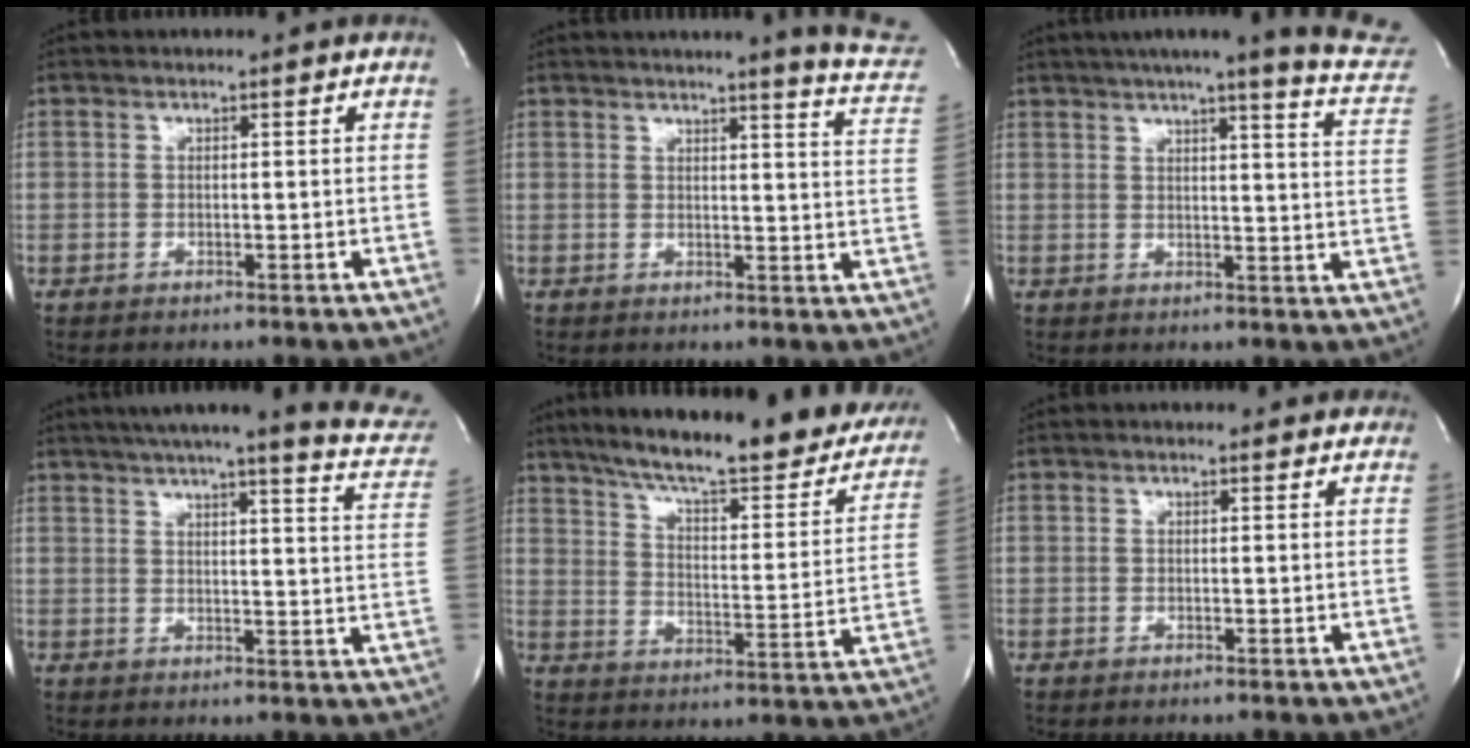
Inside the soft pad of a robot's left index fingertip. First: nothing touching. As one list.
[{"total": 10.4, "force": [9.6, -0.5, 4.1], "torque": [-0.040, -0.066, 0.081]}, {"total": 17.2, "force": [14.9, 0.0, 8.7], "torque": [-0.110, -0.051, 0.159]}, {"total": 17.9, "force": [15.3, 0.8, 9.1], "torque": [-0.115, -0.037, 0.170]}, {"total": 29.3, "force": [23.3, 6.1, 16.6], "torque": [-0.242, -0.032, 0.296]}, {"total": 1.5, "force": [1.0, 1.0, 0.4], "torque": [-0.002, 0.003, 0.001]}]